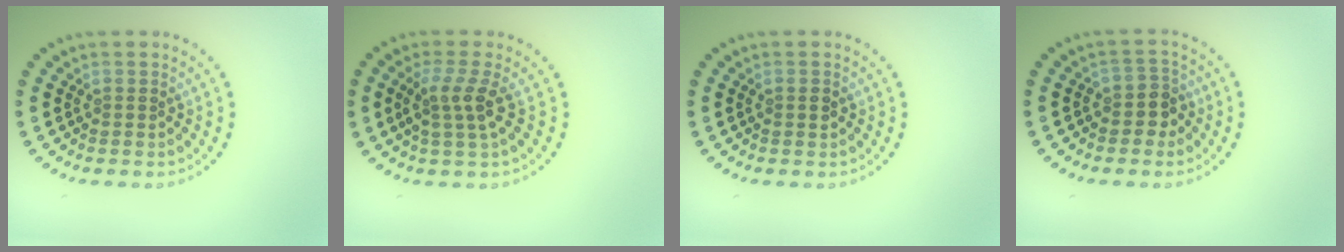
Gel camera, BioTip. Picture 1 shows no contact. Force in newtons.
{"total": 2.8, "press": 2.1, "slide": 1.9}
{"total": 0.9, "press": 0.9, "slide": 0.0}
{"total": 2.0, "press": 1.7, "slide": 1.1}